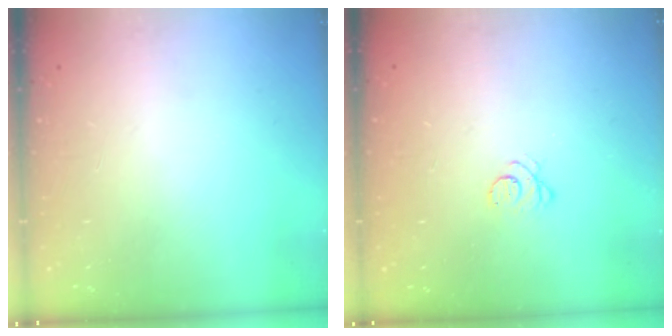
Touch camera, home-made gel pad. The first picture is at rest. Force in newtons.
{"total": 3.0, "press": 3.0, "slide": 0.4}